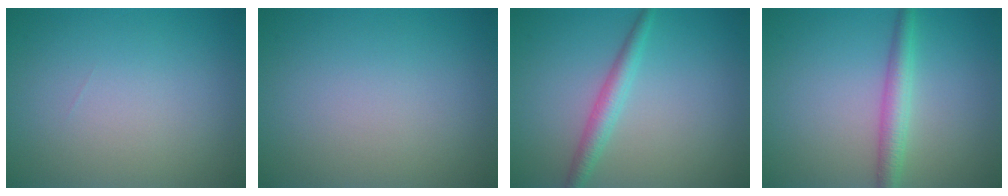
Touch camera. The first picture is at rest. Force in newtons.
{"total": 0.0}
{"total": 2.4, "press": 2.4, "slide": 0.1}
{"total": 2.8, "press": 2.8, "slide": 0.1}